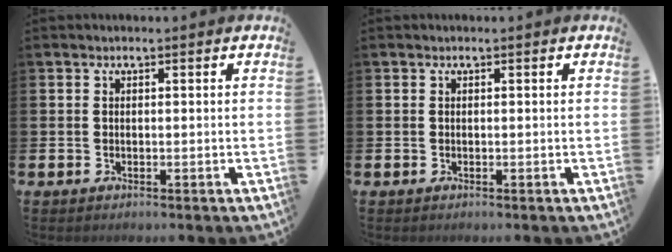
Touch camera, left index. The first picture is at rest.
{"total": 0.0}